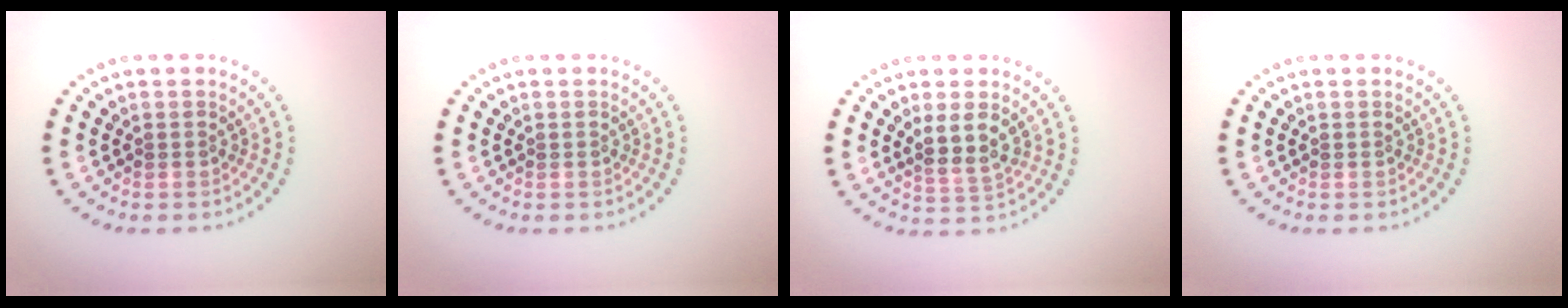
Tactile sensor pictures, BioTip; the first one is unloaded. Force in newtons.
{"total": 0.0}
{"total": 2.7, "press": 2.4, "slide": 1.2}
{"total": 0.0}